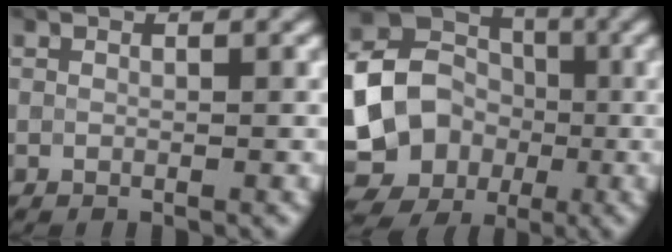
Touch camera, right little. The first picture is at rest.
{"total": 18.9, "force": [-3.3, 17.6, 6.0], "torque": [-0.151, -0.004, -0.081]}